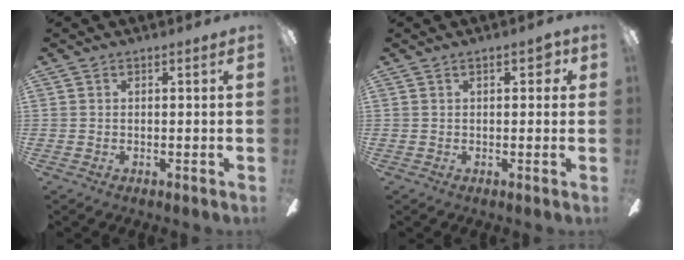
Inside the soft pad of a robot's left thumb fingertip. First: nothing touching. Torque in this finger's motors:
{"motor_torque": [-0.04, 0.03, -0.47, 0.29, 0.05]}